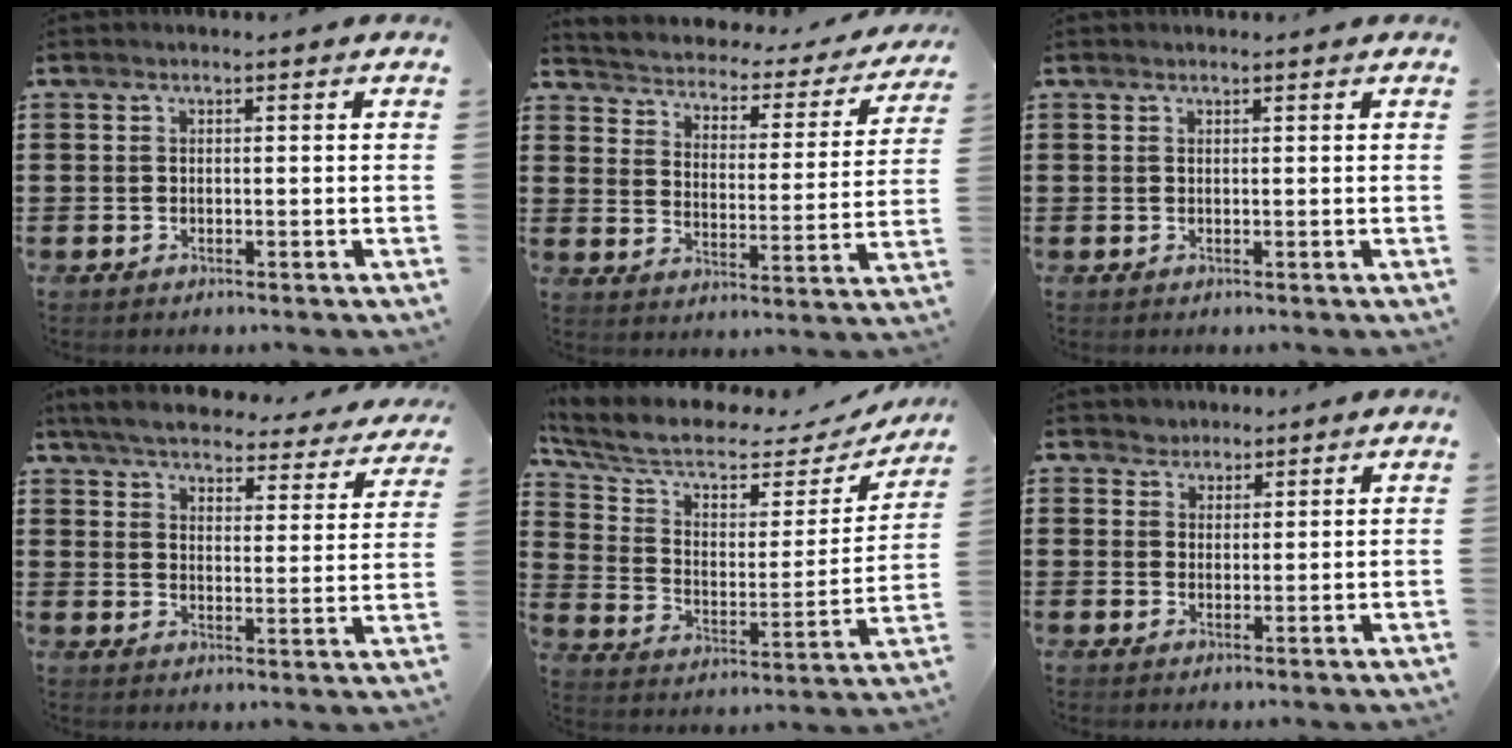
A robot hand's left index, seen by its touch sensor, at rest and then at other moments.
{"total": 1.7, "force": [1.6, 0.5, 0.3], "torque": [-0.023, -0.024, 0.014]}
{"total": 0.5, "force": [0.4, 0.0, 0.3], "torque": [-0.007, -0.001, 0.009]}
{"total": 5.3, "force": [5.0, 0.3, 1.6], "torque": [-0.058, -0.035, 0.084]}
{"total": 7.3, "force": [5.9, 2.6, 3.6], "torque": [-0.100, -0.039, 0.098]}
{"total": 2.6, "force": [2.0, 1.7, -0.3], "torque": [-0.007, 0.009, 0.039]}